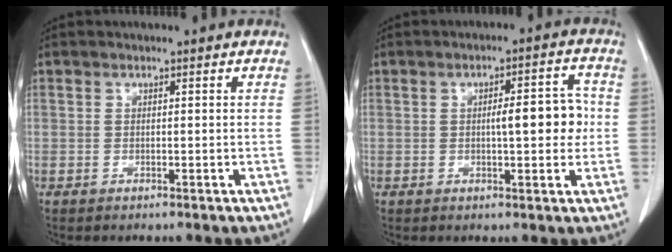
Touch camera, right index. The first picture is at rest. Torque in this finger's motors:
{"motor_torque": [0.95, -0.15, 0.43, 0.09]}